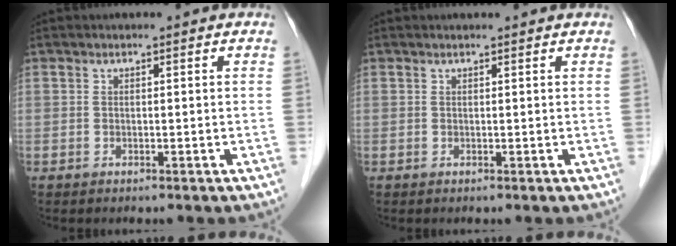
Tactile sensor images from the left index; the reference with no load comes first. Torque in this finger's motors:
{"motor_torque": [0.61, -0.92, 0.01, -0.01]}